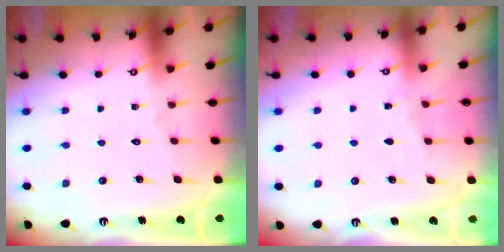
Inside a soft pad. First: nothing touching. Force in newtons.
{"total": 2.7, "press": 2.7, "slide": 0.4}